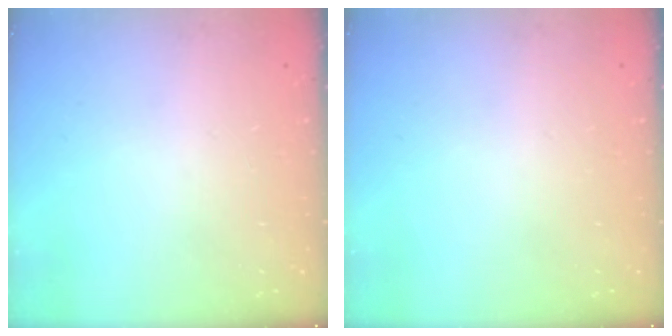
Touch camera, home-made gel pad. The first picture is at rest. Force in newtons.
{"total": 0.0}